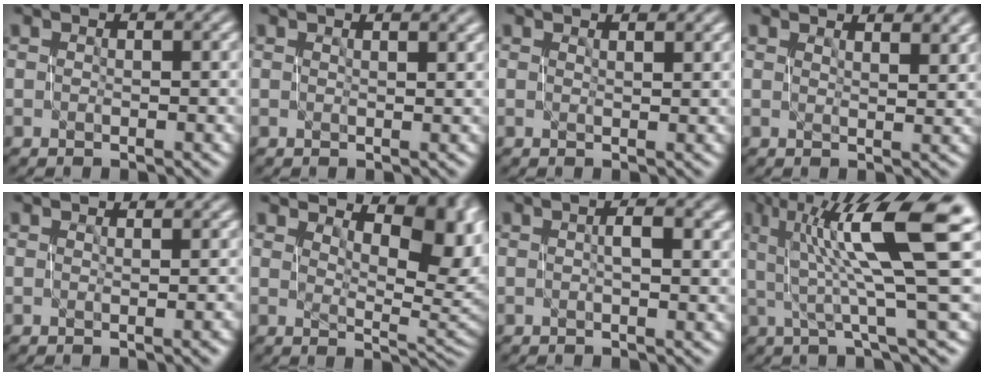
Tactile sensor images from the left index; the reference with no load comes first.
{"total": 1.7, "force": [1.1, 0.6, 1.1], "torque": [-0.005, 0.002, 0.013]}
{"total": 1.4, "force": [1.1, 0.4, 0.7], "torque": [-0.002, 0.001, 0.016]}
{"total": 4.1, "force": [3.2, 1.4, 2.2], "torque": [-0.018, 0.009, 0.039]}
{"total": 0.7, "force": [0.3, 0.3, 0.5], "torque": [-0.004, 0.001, -0.002]}
{"total": 8.8, "force": [4.2, 4.0, 6.6], "torque": [-0.086, -0.002, 0.076]}
{"total": 2.7, "force": [0.3, 0.8, 2.5], "torque": [-0.032, 0.007, 0.004]}
{"total": 11.9, "force": [3.8, 2.4, 11.0], "torque": [-0.164, 0.020, 0.066]}